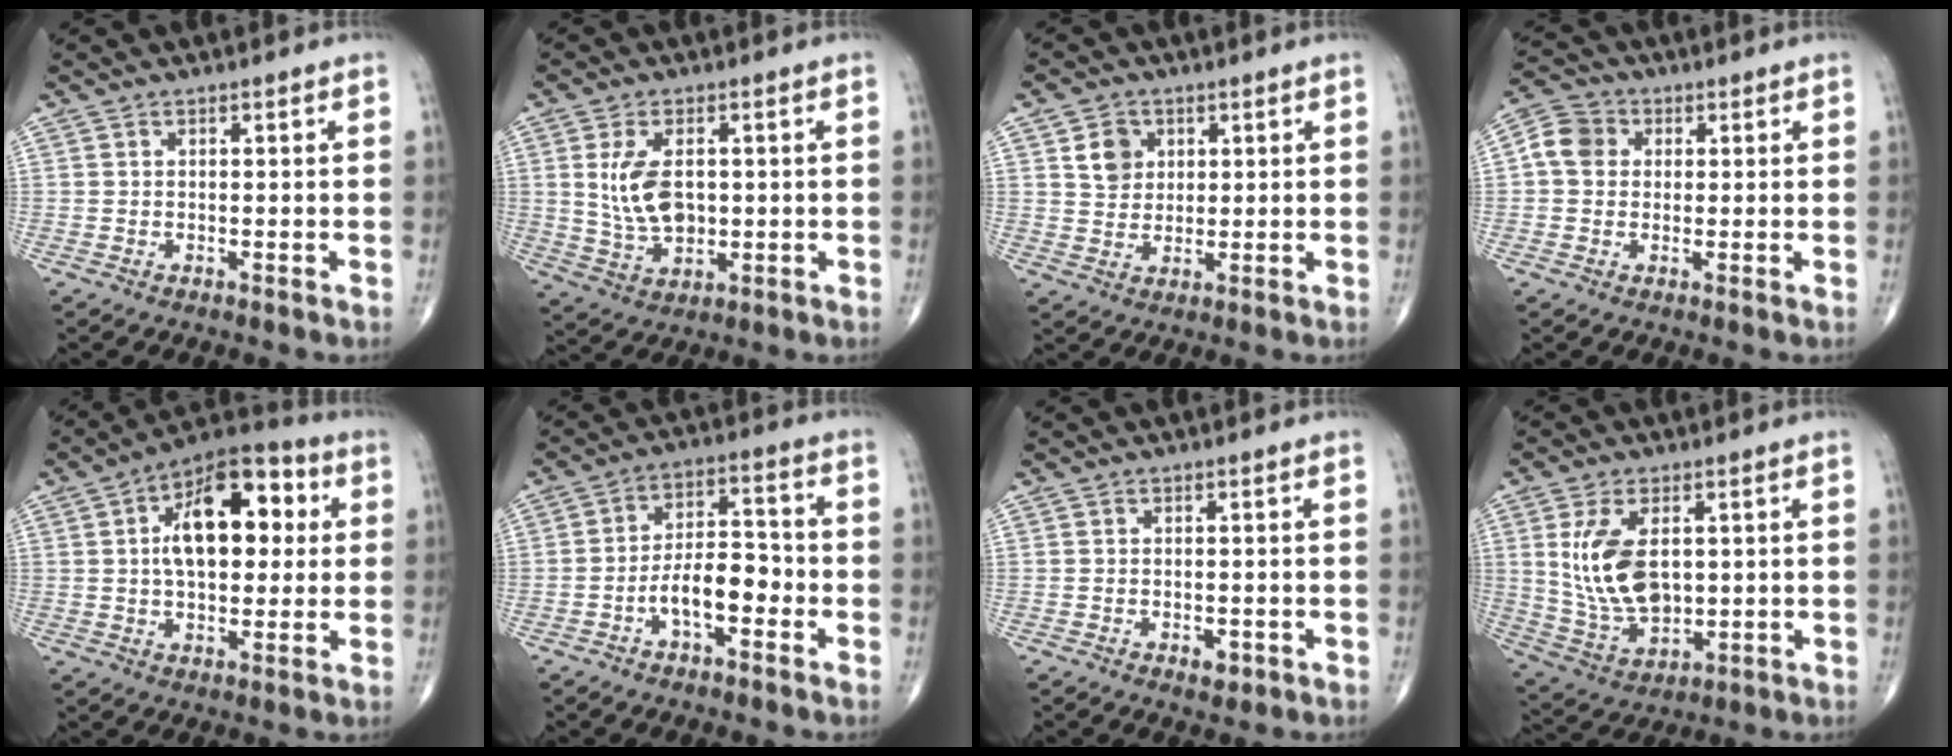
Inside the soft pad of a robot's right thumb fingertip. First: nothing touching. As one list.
[{"total": 8.8, "force": [1.1, 5.3, 7.0], "torque": [-0.125, -0.008, 0.031]}, {"total": 5.4, "force": [1.9, 4.5, 2.3], "torque": [-0.018, -0.009, 0.034]}, {"total": 6.0, "force": [0.8, 5.2, 2.9], "torque": [-0.042, 0.013, 0.004]}, {"total": 17.7, "force": [3.6, 9.6, 14.5], "torque": [-0.191, 0.020, 0.049]}, {"total": 9.1, "force": [-3.3, 4.3, 7.3], "torque": [-0.112, 0.039, -0.062]}, {"total": 2.4, "force": [-1.0, 1.4, 1.8], "torque": [-0.021, 0.000, -0.010]}, {"total": 12.9, "force": [2.1, 7.5, 10.3], "torque": [-0.190, -0.014, 0.054]}]